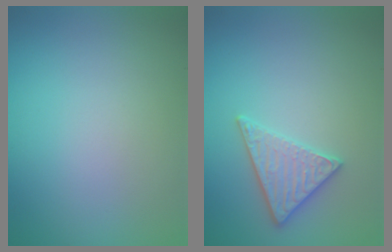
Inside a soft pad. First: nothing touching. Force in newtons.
{"total": 2.8, "press": 2.7, "slide": 0.7}